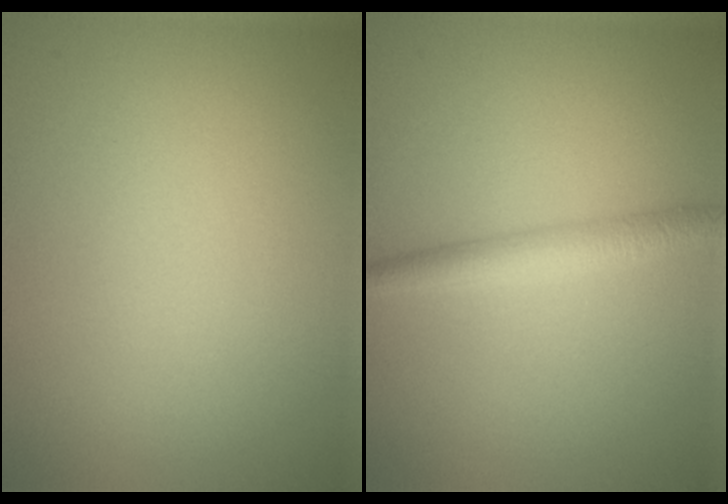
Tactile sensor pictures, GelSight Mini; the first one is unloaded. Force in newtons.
{"total": 2.7, "press": 2.7, "slide": 0.0}